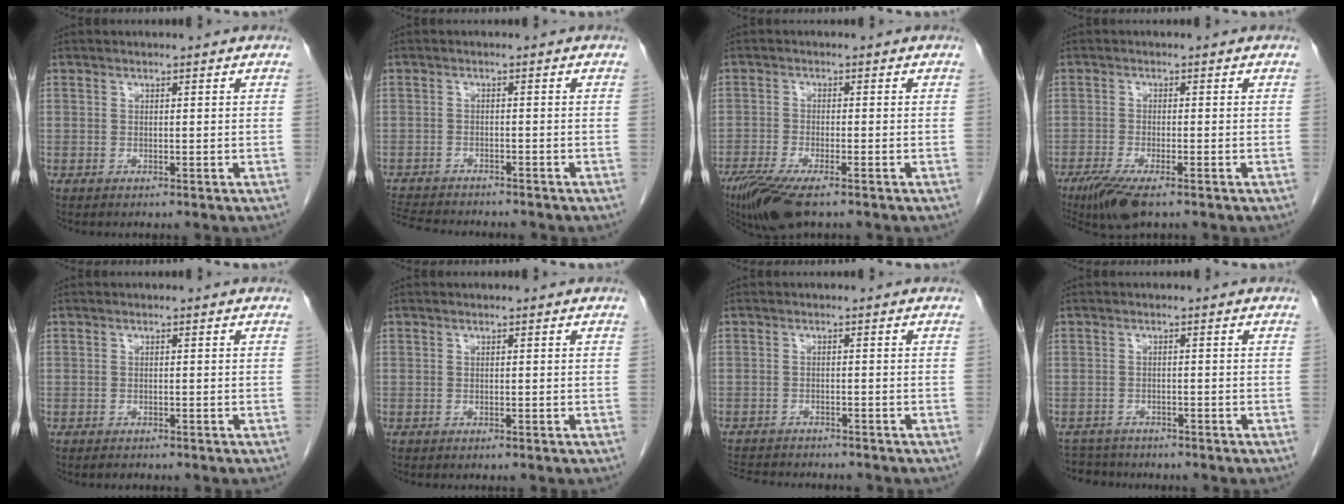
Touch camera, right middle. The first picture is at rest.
{"total": 9.7, "force": [-8.9, 2.0, 3.4], "torque": [-0.067, -0.005, -0.134]}
{"total": 8.2, "force": [-5.8, 1.6, 5.6], "torque": [-0.100, -0.020, -0.099]}
{"total": 6.1, "force": [-4.2, 1.1, 4.3], "torque": [-0.079, -0.016, -0.072]}
{"total": 0.7, "force": [-0.7, 0.2, 0.2], "torque": [-0.007, -0.001, -0.009]}
{"total": 0.0}
{"total": 8.9, "force": [-8.2, 2.1, 2.8], "torque": [-0.053, -0.003, -0.117]}
{"total": 4.1, "force": [-3.9, 1.4, -0.3], "torque": [0.005, -0.007, -0.063]}